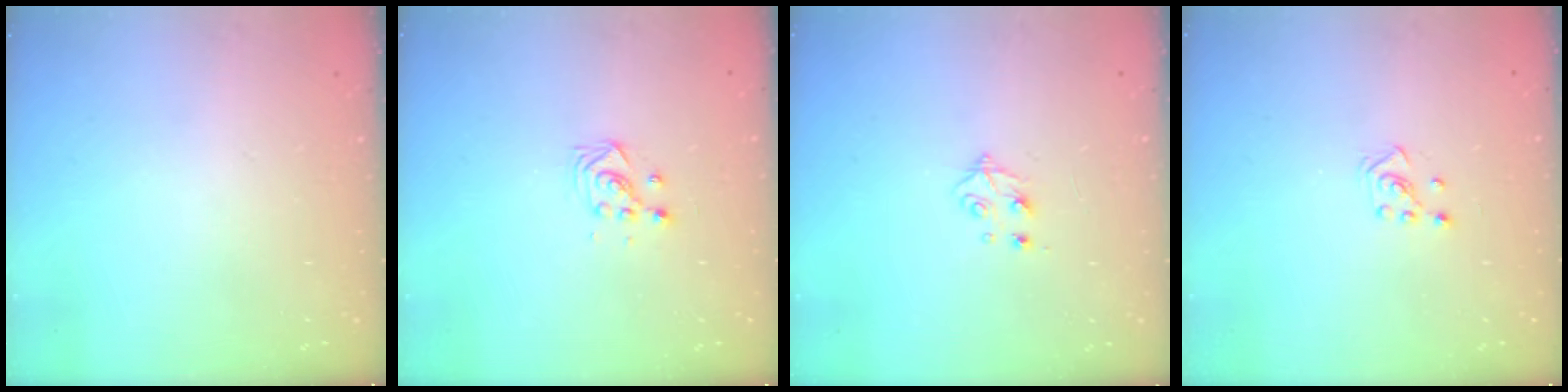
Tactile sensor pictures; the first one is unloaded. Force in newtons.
{"total": 2.9, "press": 2.9, "slide": 0.4}
{"total": 4.2, "press": 4.1, "slide": 0.8}
{"total": 2.6, "press": 2.5, "slide": 0.6}